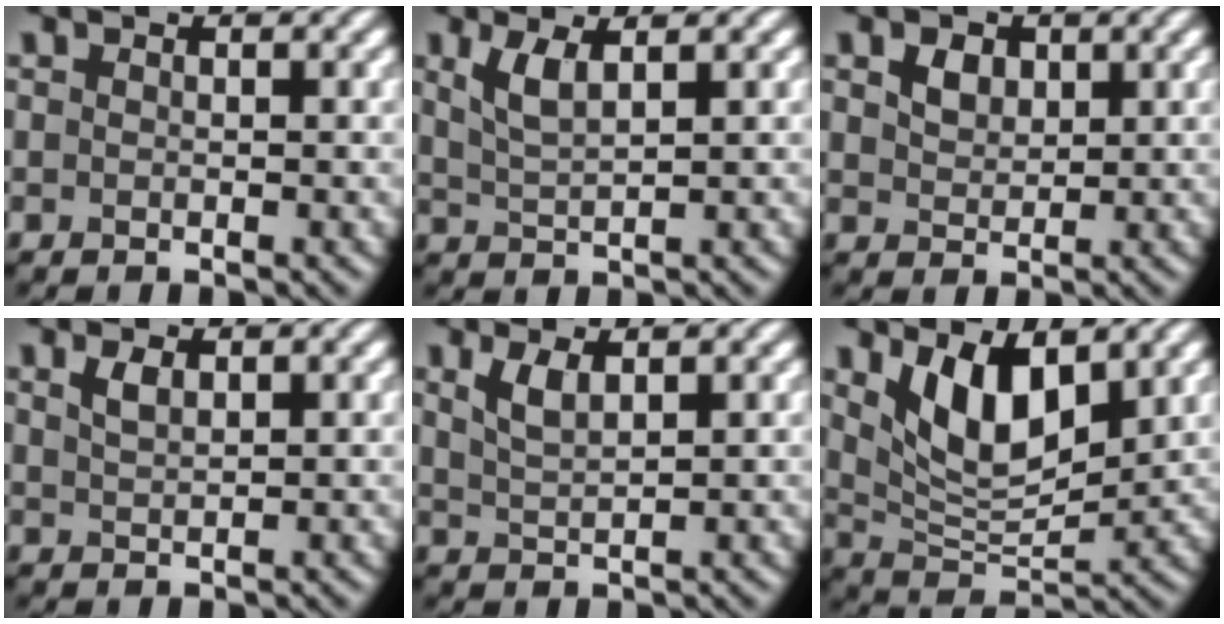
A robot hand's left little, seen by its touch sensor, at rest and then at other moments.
{"total": 2.5, "force": [1.2, 0.7, 2.0], "torque": [-0.044, -0.003, 0.028]}
{"total": 2.0, "force": [1.0, 1.4, 1.0], "torque": [-0.023, 0.002, 0.019]}
{"total": 1.4, "force": [0.9, 0.6, 0.9], "torque": [-0.023, 0.002, 0.020]}
{"total": 2.1, "force": [1.2, 0.7, 1.6], "torque": [-0.035, -0.001, 0.028]}
{"total": 6.4, "force": [2.8, 3.0, 4.9], "torque": [-0.098, -0.014, 0.055]}